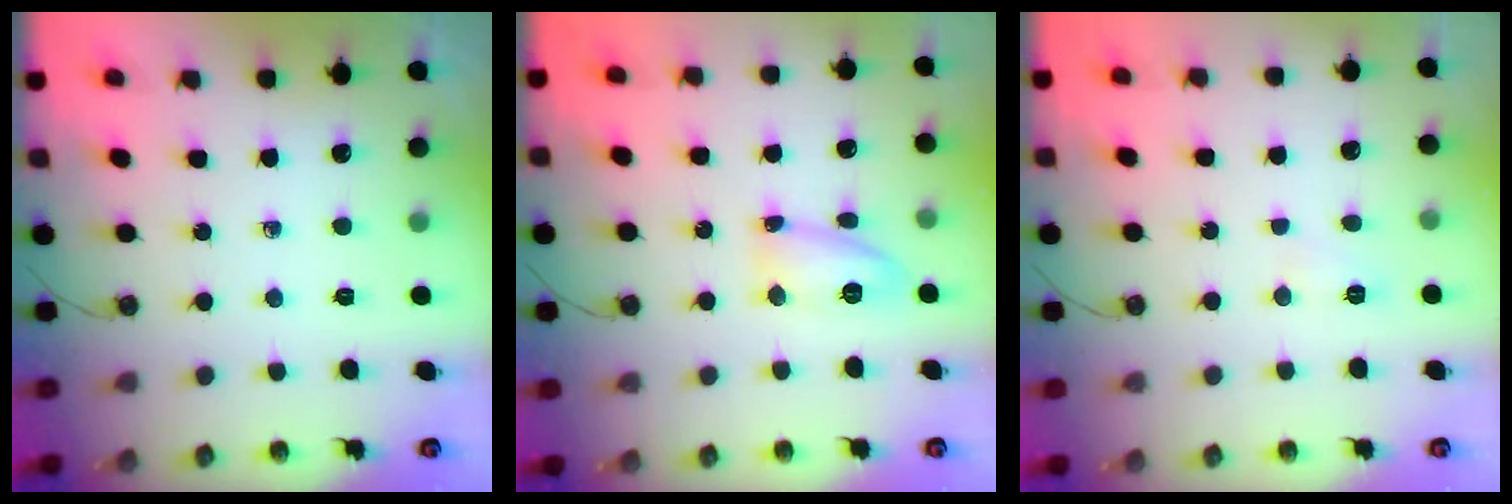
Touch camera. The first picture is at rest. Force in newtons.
{"total": 23.7, "press": 12.1, "slide": 20.4}
{"total": 4.7, "press": 4.7, "slide": 0.6}